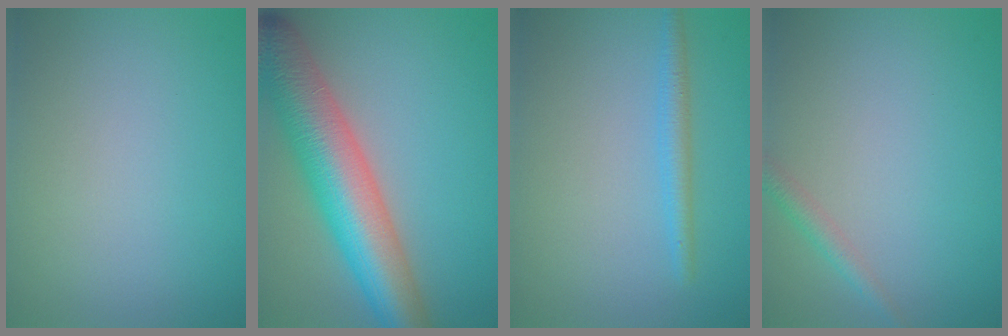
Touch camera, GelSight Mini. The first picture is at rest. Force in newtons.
{"total": 10.3, "press": 10.3, "slide": 0.4}
{"total": 1.9, "press": 1.9, "slide": 0.2}
{"total": 1.5, "press": 1.5, "slide": 0.0}